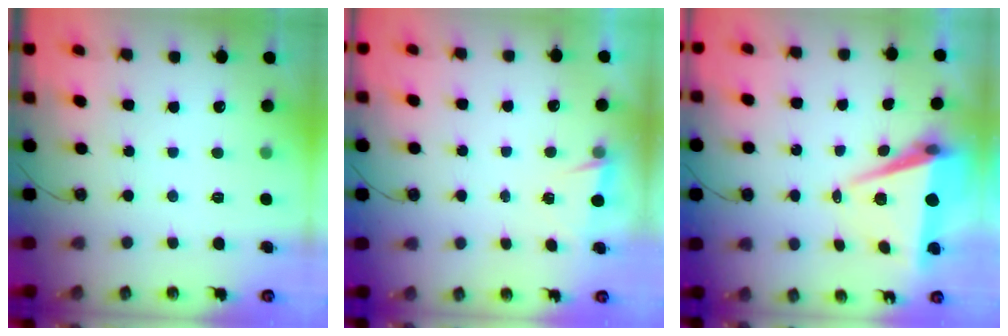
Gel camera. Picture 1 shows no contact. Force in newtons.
{"total": 1.3, "press": 0.7, "slide": 1.1}
{"total": 7.7, "press": 6.4, "slide": 4.3}